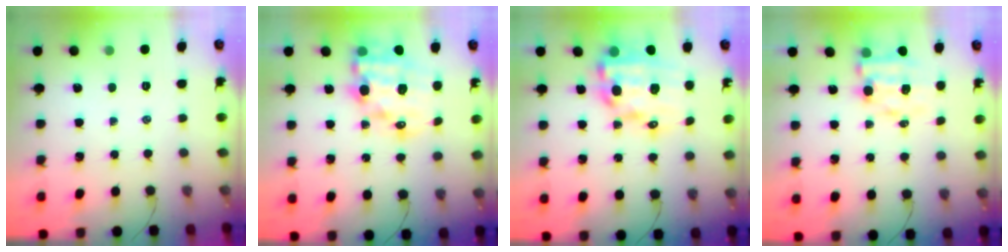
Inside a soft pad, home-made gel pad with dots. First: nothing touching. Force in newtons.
{"total": 15.4, "press": 15.1, "slide": 3.4}
{"total": 15.4, "press": 15.0, "slide": 3.5}
{"total": 6.2, "press": 6.1, "slide": 1.0}